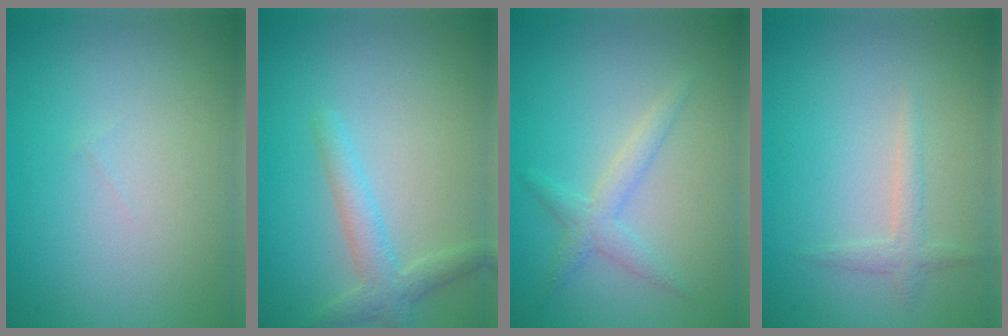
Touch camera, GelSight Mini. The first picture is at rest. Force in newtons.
{"total": 2.5, "press": 2.5, "slide": 0.1}
{"total": 2.0, "press": 2.0, "slide": 0.1}
{"total": 1.4, "press": 1.4, "slide": 0.0}